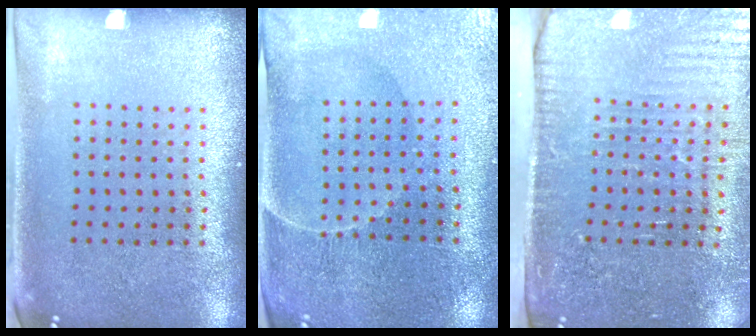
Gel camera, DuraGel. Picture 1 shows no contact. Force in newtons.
{"total": 0.7, "press": 0.6, "slide": 0.4}
{"total": 4.2, "press": 3.8, "slide": 1.7}